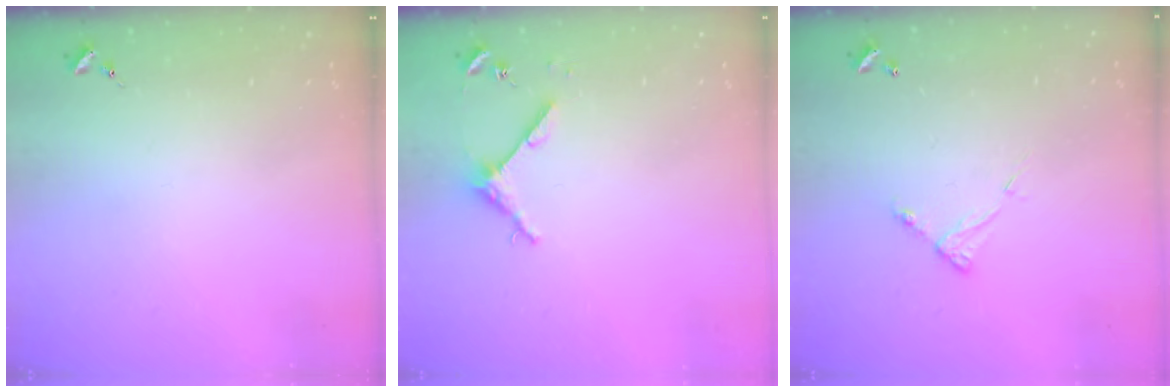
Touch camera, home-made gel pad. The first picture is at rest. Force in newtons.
{"total": 4.5, "press": 4.5, "slide": 0.5}
{"total": 6.4, "press": 6.4, "slide": 0.6}